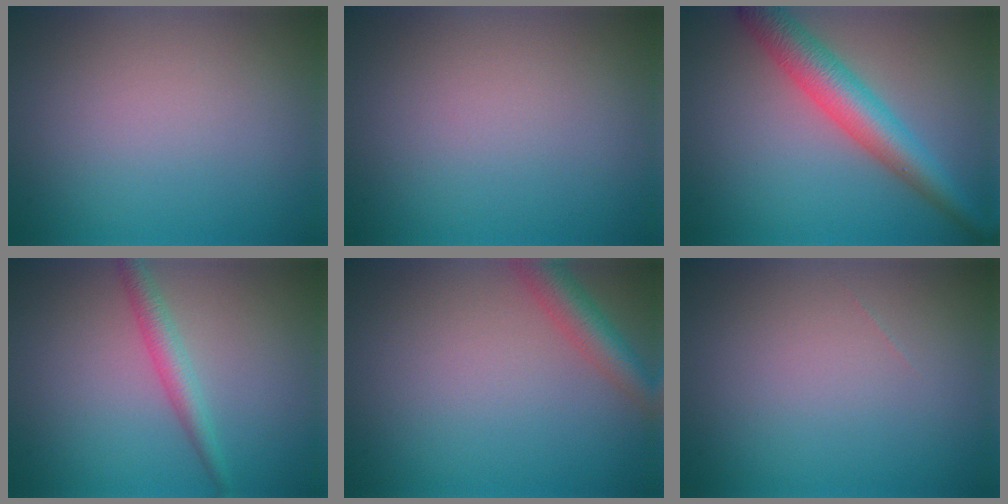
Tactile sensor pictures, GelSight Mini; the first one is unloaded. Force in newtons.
{"total": 0.0}
{"total": 5.6, "press": 5.5, "slide": 0.2}
{"total": 2.3, "press": 2.3, "slide": 0.0}
{"total": 3.5, "press": 3.5, "slide": 0.1}
{"total": 0.0}